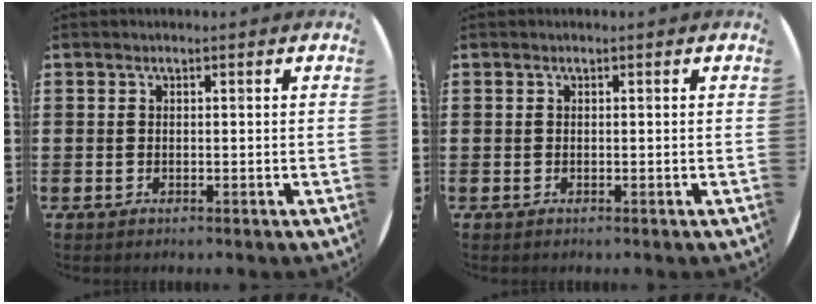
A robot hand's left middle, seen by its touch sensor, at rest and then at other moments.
{"total": 0.0}